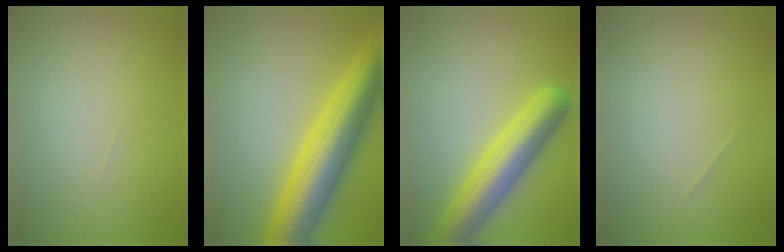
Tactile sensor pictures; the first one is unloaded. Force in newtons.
{"total": 11.1, "press": 11.1, "slide": 0.3}
{"total": 7.2, "press": 7.2, "slide": 0.3}
{"total": 0.0}